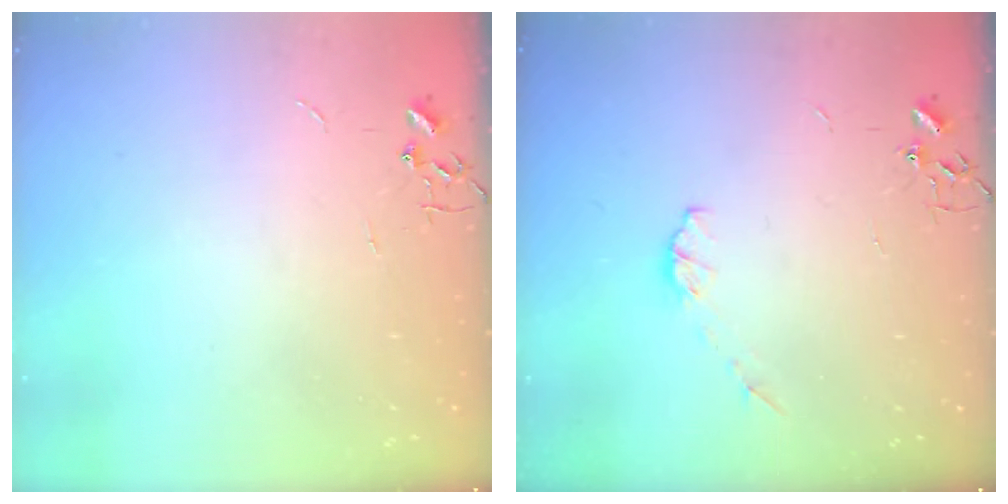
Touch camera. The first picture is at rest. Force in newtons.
{"total": 4.7, "press": 4.6, "slide": 0.7}